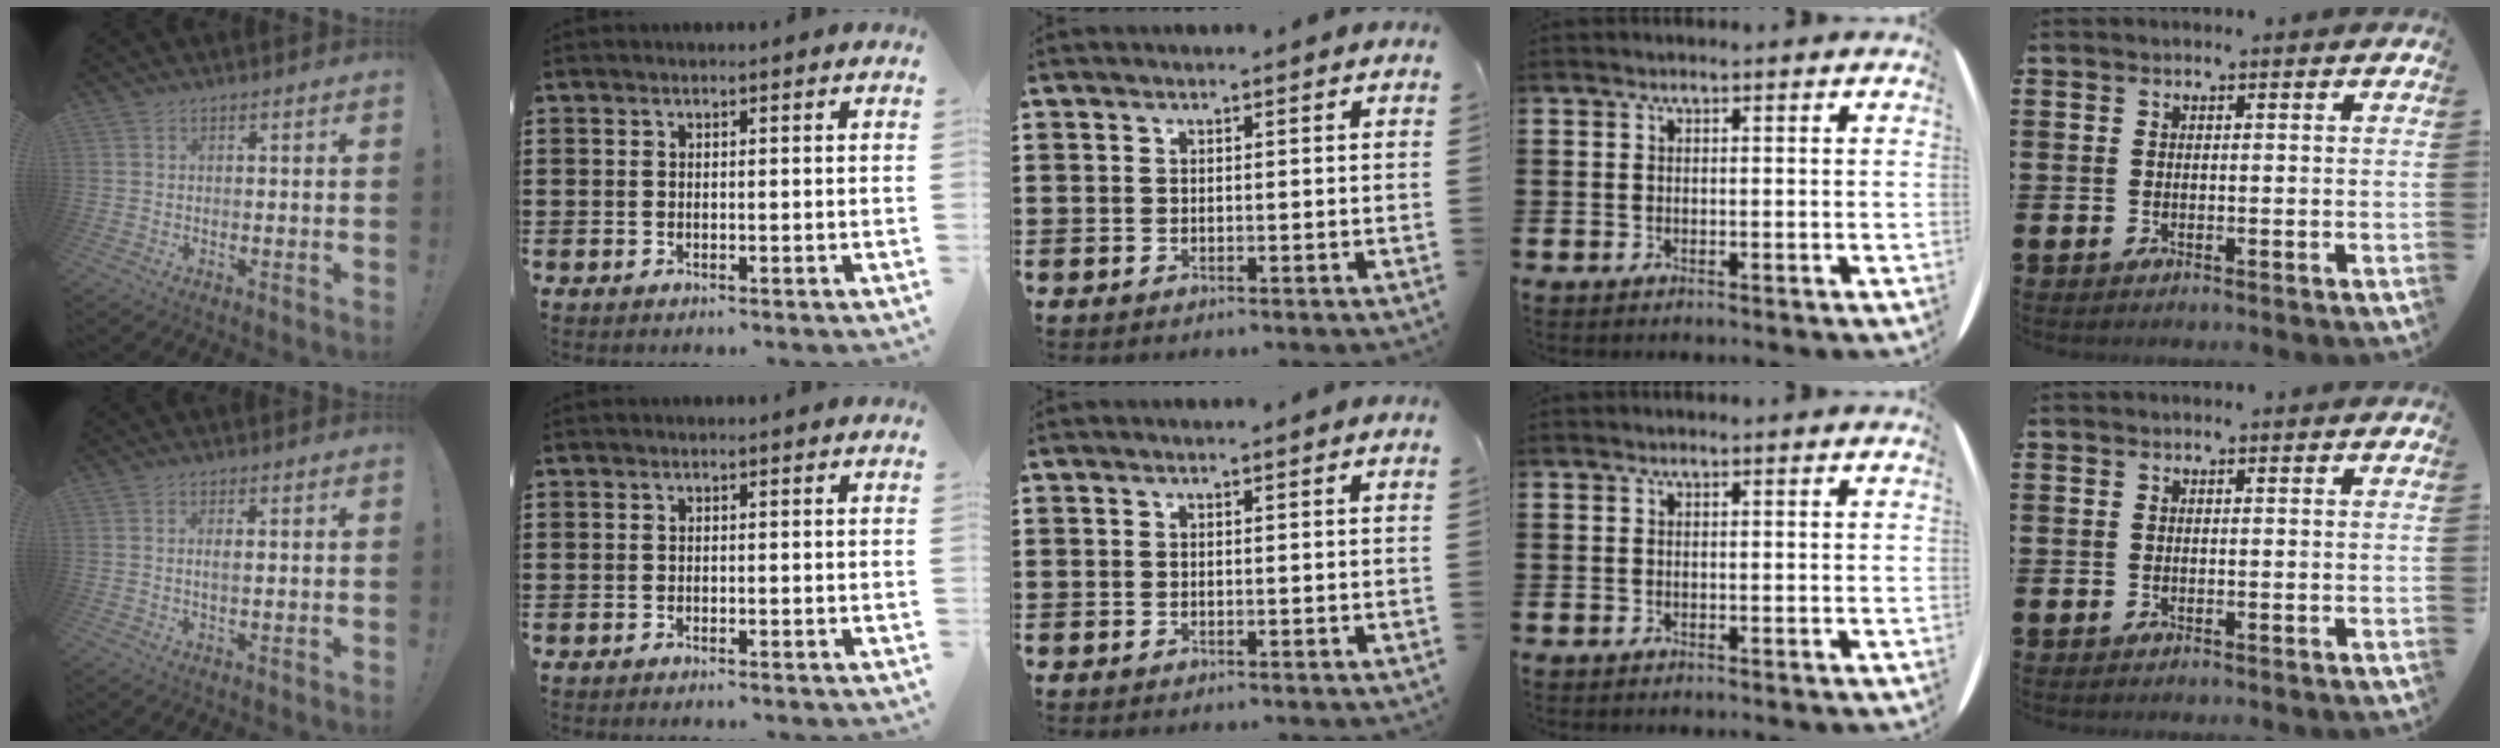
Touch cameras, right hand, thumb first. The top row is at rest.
{"thumb": {"total": 1.8, "force": [0.1, 0.5, 1.8], "torque": [-0.024, -0.004, -0.001]}, "index": {"total": 0.6, "force": [-0.6, 0.0, 0.1], "torque": [-0.003, -0.001, -0.012]}}